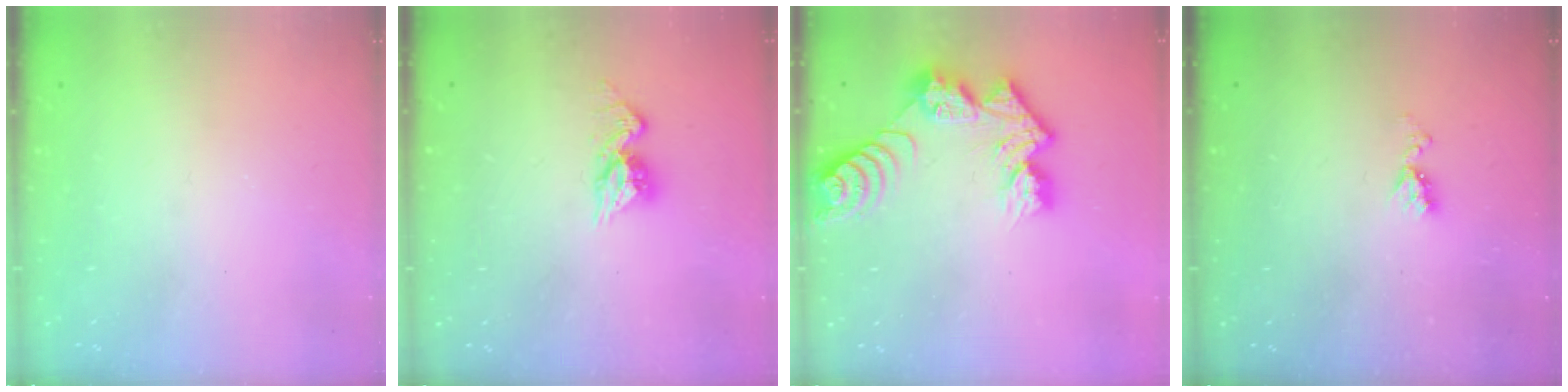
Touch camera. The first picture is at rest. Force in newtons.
{"total": 8.9, "press": 8.9, "slide": 0.6}
{"total": 11.0, "press": 11.0, "slide": 0.8}
{"total": 5.9, "press": 5.9, "slide": 0.8}